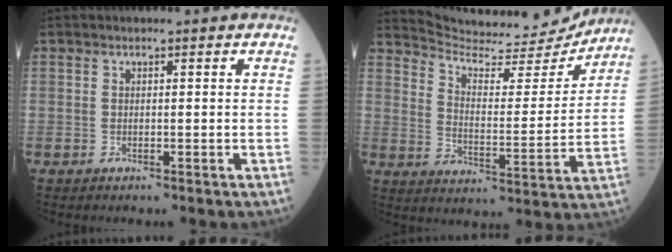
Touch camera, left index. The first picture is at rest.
{"total": 15.9, "force": [15.6, 1.5, 2.4], "torque": [-0.044, -0.038, 0.223]}